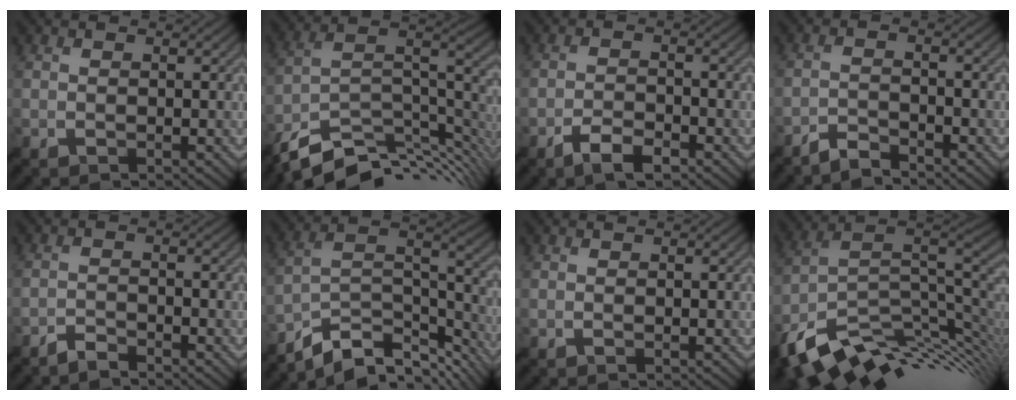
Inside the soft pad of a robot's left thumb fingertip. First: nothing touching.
{"total": 12.2, "force": [-8.0, 4.9, 7.8], "torque": [-0.165, -0.003, -0.134]}
{"total": 4.1, "force": [-2.9, 1.4, 2.6], "torque": [-0.050, -0.001, -0.054]}
{"total": 3.0, "force": [-2.8, 0.5, 0.9], "torque": [-0.016, -0.002, -0.062]}
{"total": 2.2, "force": [-2.0, 0.3, 0.7], "torque": [-0.012, 0.000, -0.045]}
{"total": 11.5, "force": [-8.7, 4.9, 5.8], "torque": [-0.114, -0.006, -0.147]}
{"total": 0.0}
{"total": 14.5, "force": [-6.2, 7.4, 10.8], "torque": [-0.220, -0.025, -0.098]}